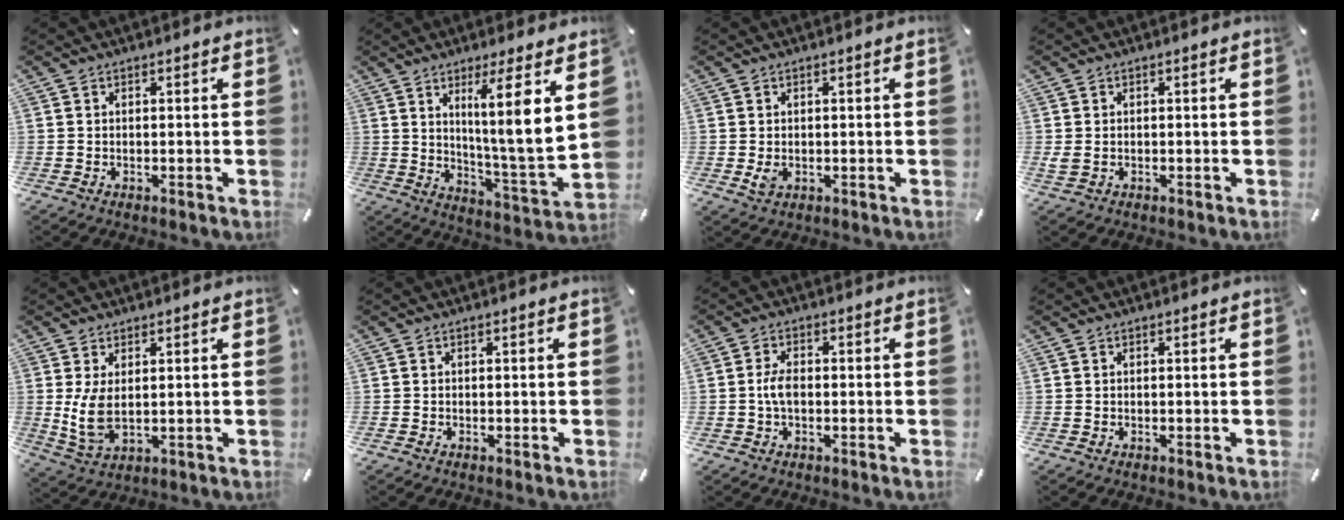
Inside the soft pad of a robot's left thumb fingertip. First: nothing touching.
{"total": 12.8, "force": [6.0, 0.7, 11.3], "torque": [-0.177, -0.042, 0.087]}
{"total": 2.1, "force": [-0.3, 1.7, 1.2], "torque": [-0.021, -0.005, -0.006]}
{"total": 1.5, "force": [-0.1, 1.1, 0.9], "torque": [-0.018, 0.002, 0.000]}
{"total": 7.1, "force": [1.1, 3.7, 6.0], "torque": [-0.142, -0.011, 0.020]}
{"total": 0.0}
{"total": 4.2, "force": [-0.4, 2.6, 3.3], "torque": [-0.076, 0.001, -0.009]}
{"total": 0.0}